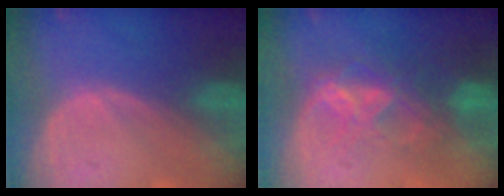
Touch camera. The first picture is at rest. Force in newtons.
{"total": 7.0, "press": 6.7, "slide": 2.2}